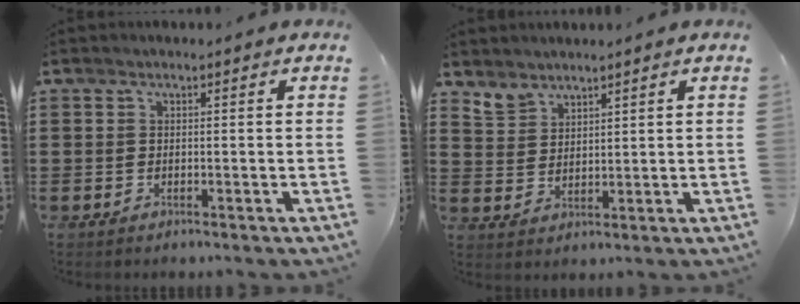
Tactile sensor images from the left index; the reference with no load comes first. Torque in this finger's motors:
{"motor_torque": [0.90, -1.24, 0.13, 0.03]}